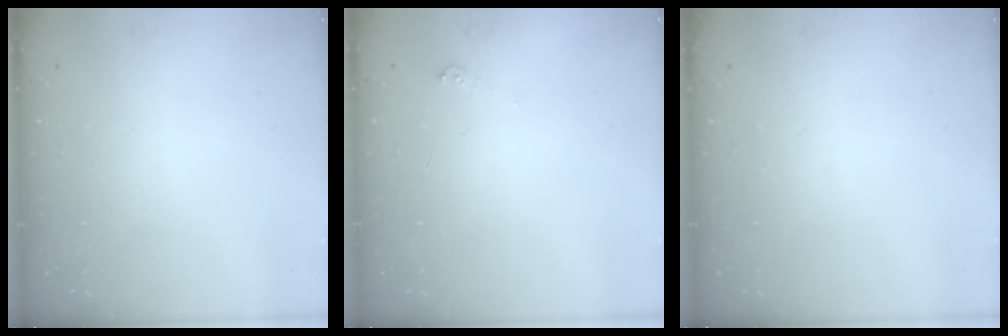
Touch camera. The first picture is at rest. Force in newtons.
{"total": 3.0, "press": 3.0, "slide": 0.4}
{"total": 0.0}